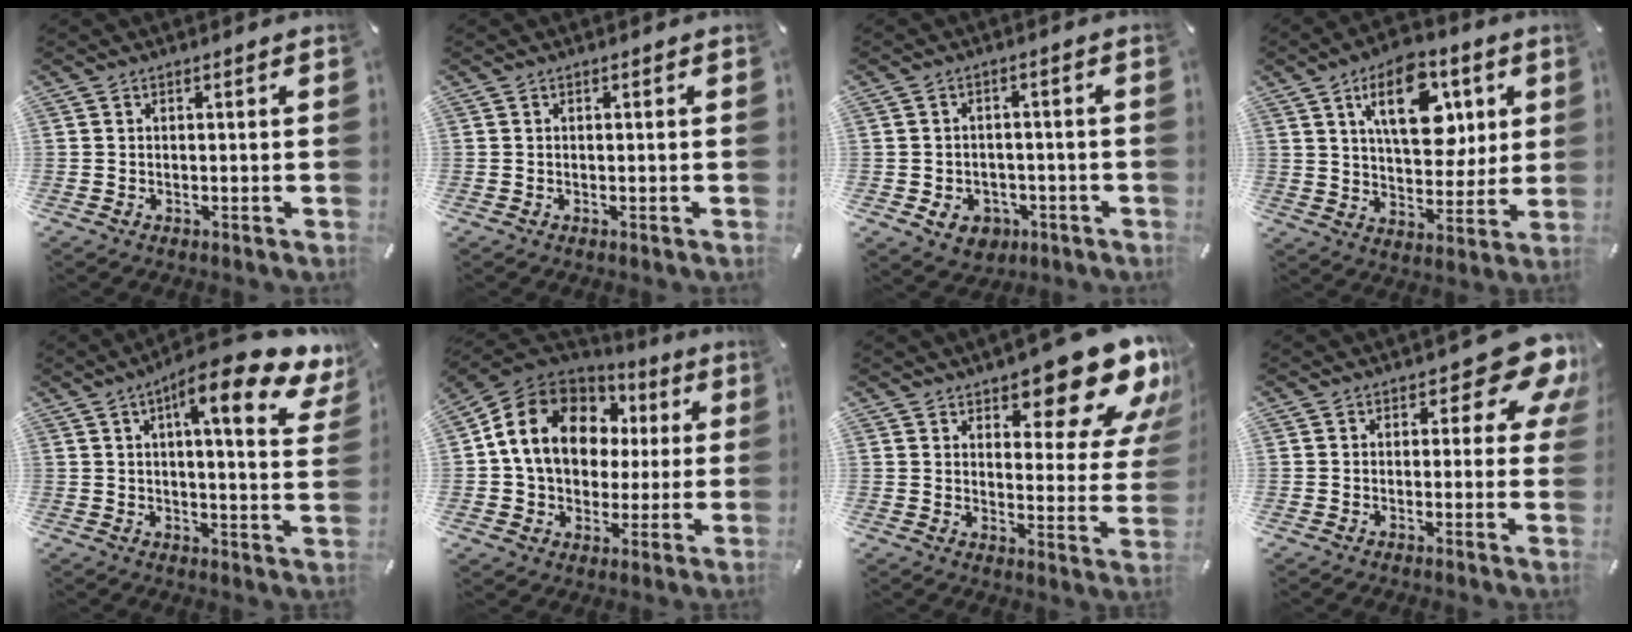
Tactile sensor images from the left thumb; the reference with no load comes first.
{"total": 0.0}
{"total": 6.2, "force": [-2.4, 5.1, 2.6], "torque": [-0.037, 0.012, -0.042]}
{"total": 16.5, "force": [6.8, 9.6, 11.6], "torque": [-0.170, -0.007, 0.114]}
{"total": 16.8, "force": [8.9, 3.9, 13.7], "torque": [-0.202, -0.049, 0.133]}
{"total": 15.5, "force": [3.4, 12.7, 8.2], "torque": [-0.171, -0.008, 0.064]}
{"total": 17.2, "force": [12.1, 7.0, 10.1], "torque": [-0.117, -0.097, 0.198]}
{"total": 10.5, "force": [5.2, 4.9, 7.6], "torque": [-0.081, -0.031, 0.086]}